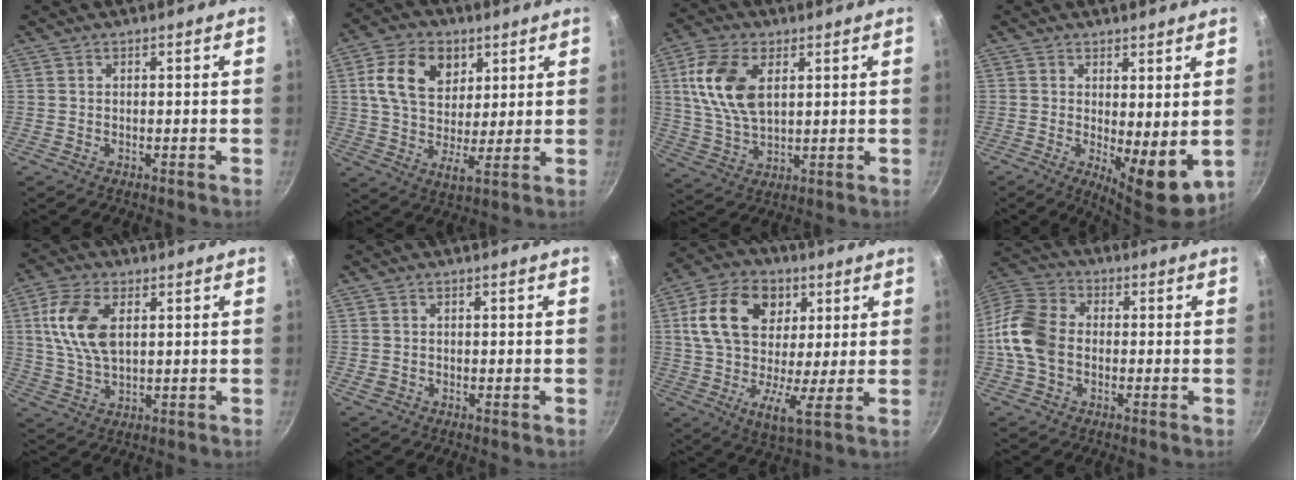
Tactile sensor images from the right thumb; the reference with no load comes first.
{"total": 12.9, "force": [4.7, 8.8, 8.2], "torque": [-0.123, -0.010, 0.076]}
{"total": 12.8, "force": [3.6, 7.4, 9.8], "torque": [-0.185, -0.009, 0.072]}
{"total": 8.6, "force": [0.1, 3.1, 8.0], "torque": [-0.100, -0.019, 0.010]}
{"total": 10.9, "force": [2.7, 6.1, 8.7], "torque": [-0.167, -0.001, 0.052]}
{"total": 1.2, "force": [0.0, 1.1, 0.6], "torque": [-0.010, 0.002, 0.000]}
{"total": 17.5, "force": [5.7, 11.1, 12.3], "torque": [-0.203, -0.013, 0.083]}
{"total": 11.9, "force": [-1.1, 8.7, 8.0], "torque": [-0.145, 0.023, -0.041]}